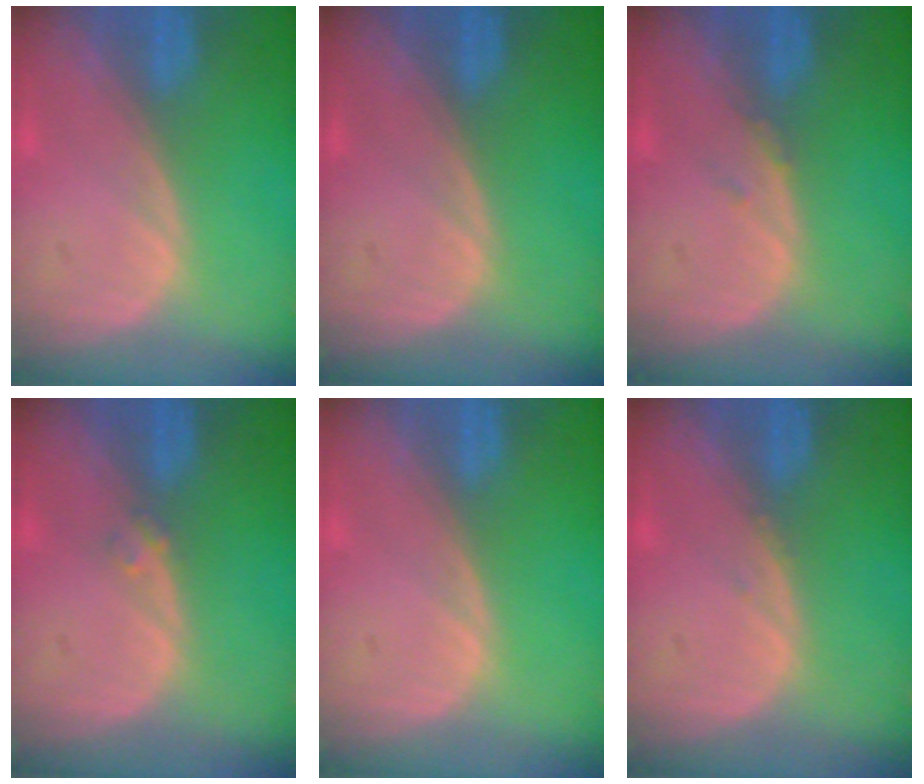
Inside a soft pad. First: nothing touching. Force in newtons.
{"total": 0.0}
{"total": 0.8, "press": 0.8, "slide": 0.1}
{"total": 1.2, "press": 1.1, "slide": 0.6}
{"total": 0.0}
{"total": 0.5, "press": 0.5, "slide": 0.2}